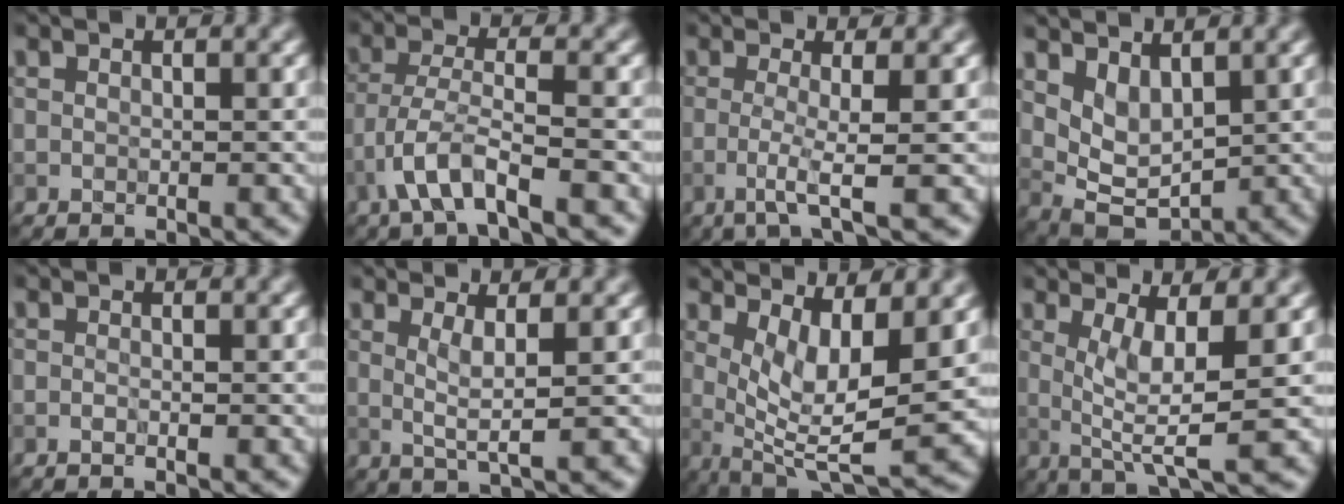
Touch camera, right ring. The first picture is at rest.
{"total": 4.5, "force": [-2.9, 0.8, 3.4], "torque": [-0.069, 0.004, -0.061]}
{"total": 3.1, "force": [-0.8, 0.3, 3.0], "torque": [-0.056, -0.002, -0.028]}
{"total": 3.3, "force": [1.8, 1.8, 2.1], "torque": [-0.053, -0.013, 0.040]}
{"total": 0.6, "force": [-0.4, 0.1, 0.5], "torque": [-0.012, -0.002, -0.007]}
{"total": 2.4, "force": [0.8, 0.3, 2.2], "torque": [-0.044, -0.004, 0.015]}
{"total": 6.9, "force": [1.9, 2.3, 6.2], "torque": [-0.107, -0.017, 0.038]}
{"total": 5.0, "force": [0.8, 0.9, 4.8], "torque": [-0.088, -0.004, 0.015]}